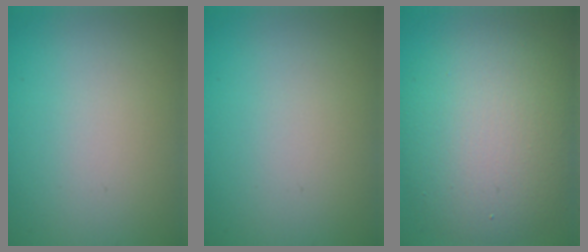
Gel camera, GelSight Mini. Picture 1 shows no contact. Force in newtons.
{"total": 0.0}
{"total": 8.5, "press": 8.5, "slide": 0.3}